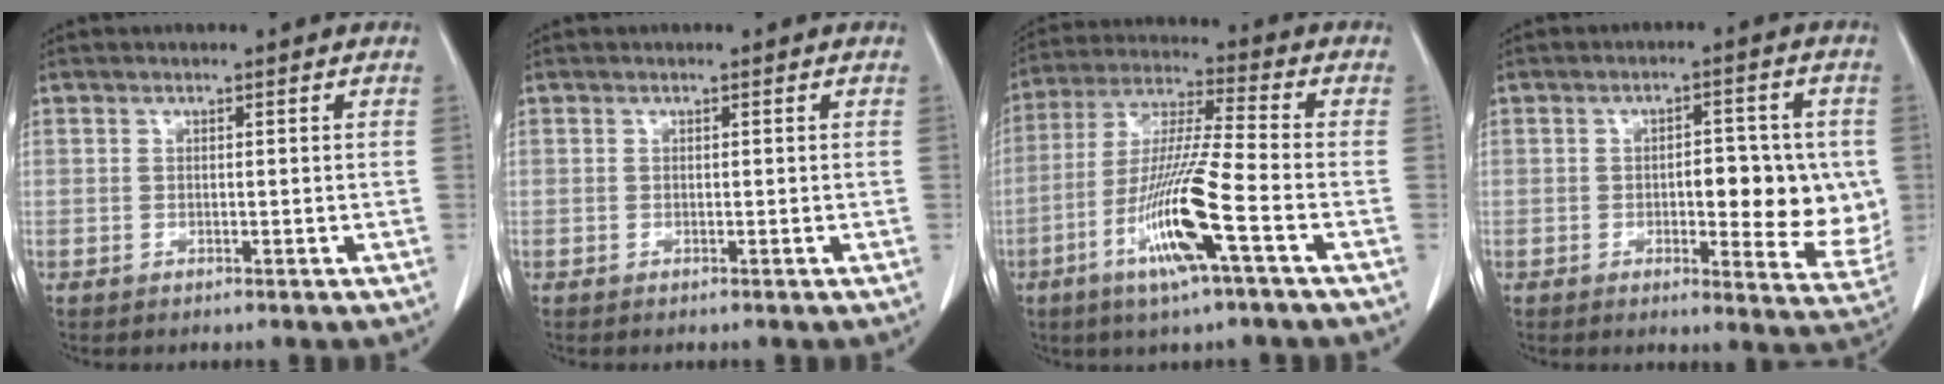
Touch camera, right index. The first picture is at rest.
{"total": 0.0}
{"total": 13.8, "force": [-5.6, -0.2, 12.6], "torque": [-0.256, -0.015, -0.109]}
{"total": 11.2, "force": [-0.4, 4.1, 10.4], "torque": [-0.120, 0.001, 0.002]}